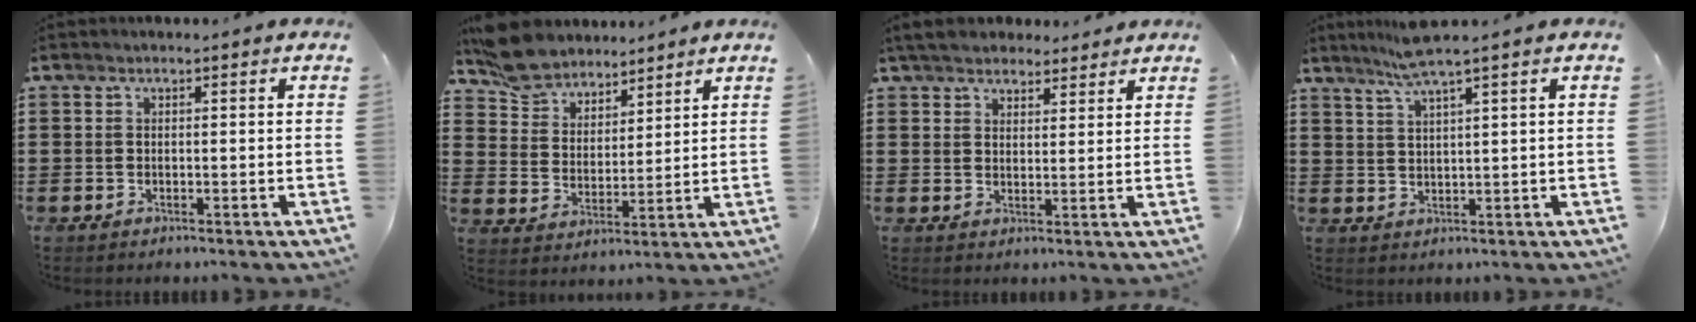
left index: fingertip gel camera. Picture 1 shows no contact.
{"total": 7.8, "force": [7.1, 3.1, 1.0], "torque": [-0.057, -0.024, 0.137]}
{"total": 4.6, "force": [4.3, 1.5, 1.0], "torque": [-0.031, -0.004, 0.081]}
{"total": 4.6, "force": [3.3, -0.6, 3.2], "torque": [-0.069, -0.003, 0.058]}